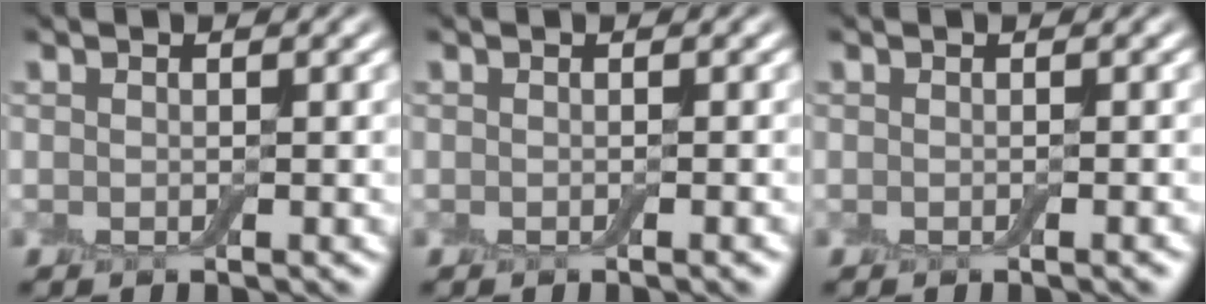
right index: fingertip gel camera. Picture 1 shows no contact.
{"total": 0.7, "force": [-0.3, 0.1, 0.6], "torque": [-0.006, 0.001, -0.005]}
{"total": 0.6, "force": [-0.3, 0.0, 0.6], "torque": [-0.006, 0.002, -0.004]}